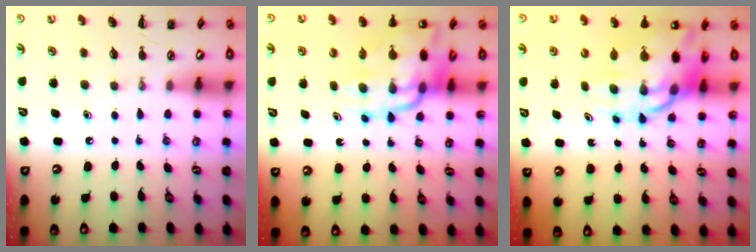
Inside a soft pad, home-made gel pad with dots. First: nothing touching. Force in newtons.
{"total": 16.0, "press": 15.5, "slide": 3.9}
{"total": 16.8, "press": 16.1, "slide": 4.6}